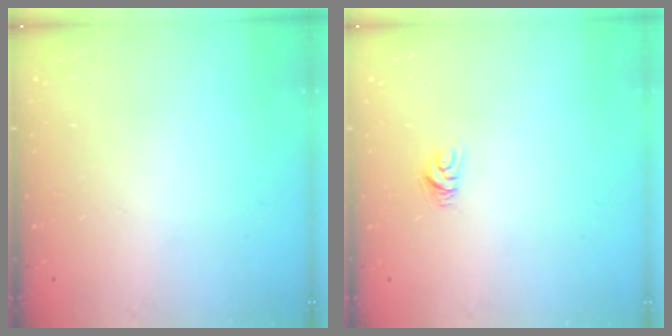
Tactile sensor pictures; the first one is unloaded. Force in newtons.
{"total": 5.0, "press": 5.0, "slide": 0.3}